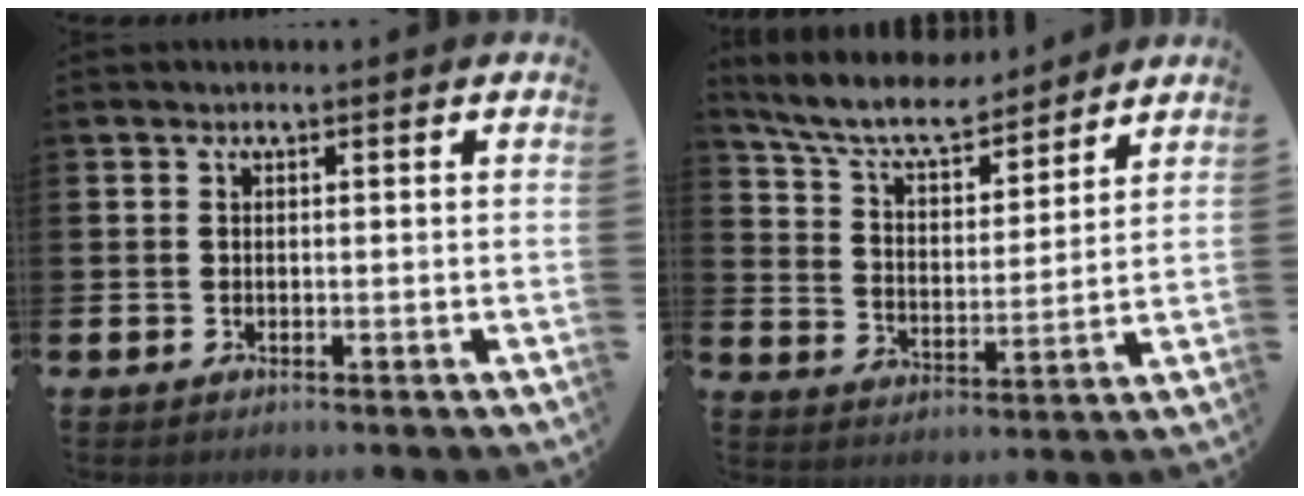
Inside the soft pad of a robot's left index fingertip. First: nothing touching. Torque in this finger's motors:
{"motor_torque": [1.07, -1.07, 0.22, 0.14]}